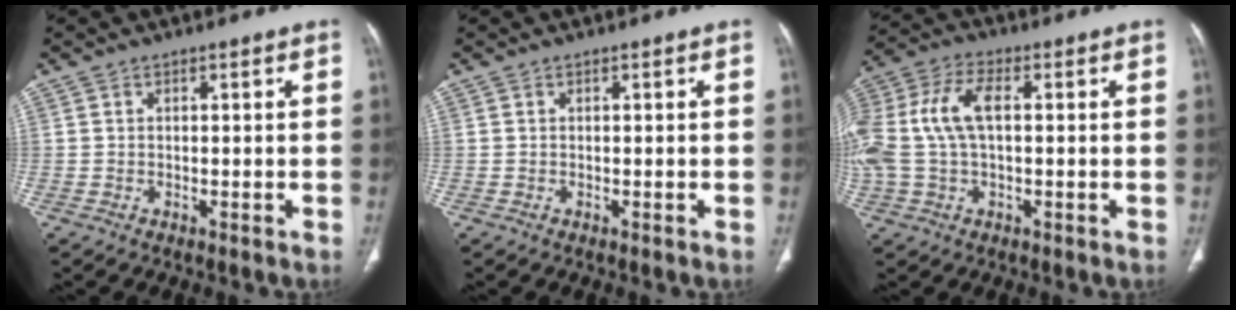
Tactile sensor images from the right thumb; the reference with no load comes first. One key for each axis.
{"total": 0.0}
{"total": 14.2, "fx": 1.4, "fy": 7.7, "fz": 11.8, "tx": -0.280, "ty": 0.031, "tz": 0.028}